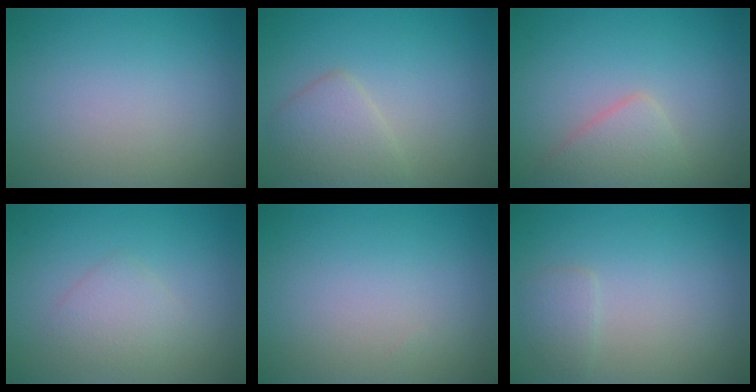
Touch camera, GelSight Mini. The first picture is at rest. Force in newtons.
{"total": 2.8, "press": 2.8, "slide": 0.2}
{"total": 2.7, "press": 2.7, "slide": 0.0}
{"total": 1.9, "press": 1.9, "slide": 0.1}
{"total": 0.0}
{"total": 1.3, "press": 1.3, "slide": 0.1}